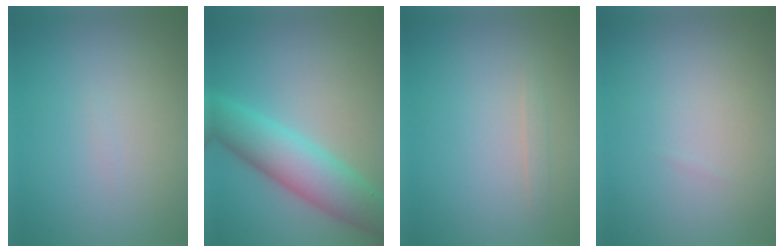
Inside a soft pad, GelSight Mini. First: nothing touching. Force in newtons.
{"total": 6.9, "press": 6.9, "slide": 0.1}
{"total": 0.6, "press": 0.6, "slide": 0.0}
{"total": 0.0}